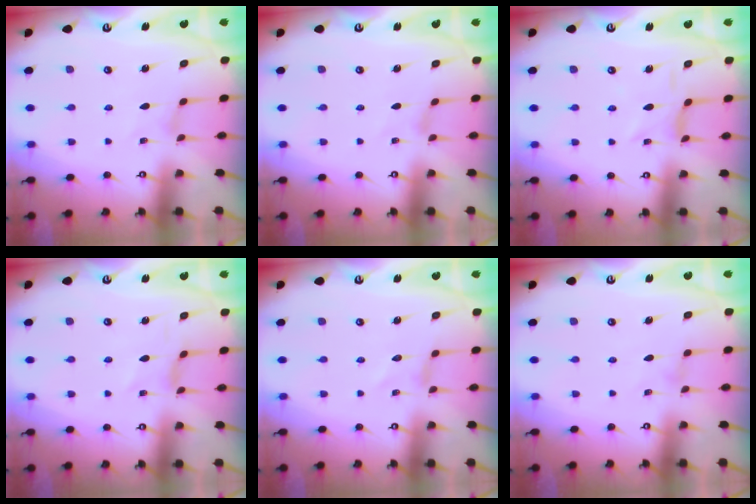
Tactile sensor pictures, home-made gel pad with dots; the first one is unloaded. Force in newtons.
{"total": 0.5, "press": 0.5, "slide": 0.2}
{"total": 2.3, "press": 2.3, "slide": 0.5}
{"total": 2.2, "press": 2.2, "slide": 0.2}
{"total": 0.0}
{"total": 0.0}